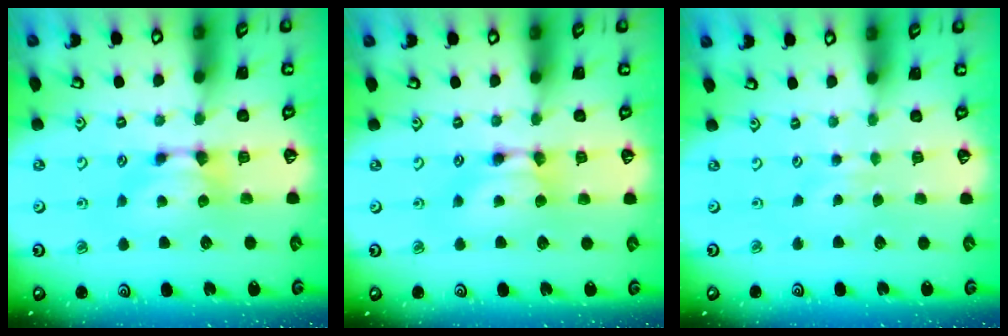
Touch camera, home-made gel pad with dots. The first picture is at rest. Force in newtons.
{"total": 1.7, "press": 1.7, "slide": 0.2}
{"total": 3.0, "press": 2.9, "slide": 0.3}